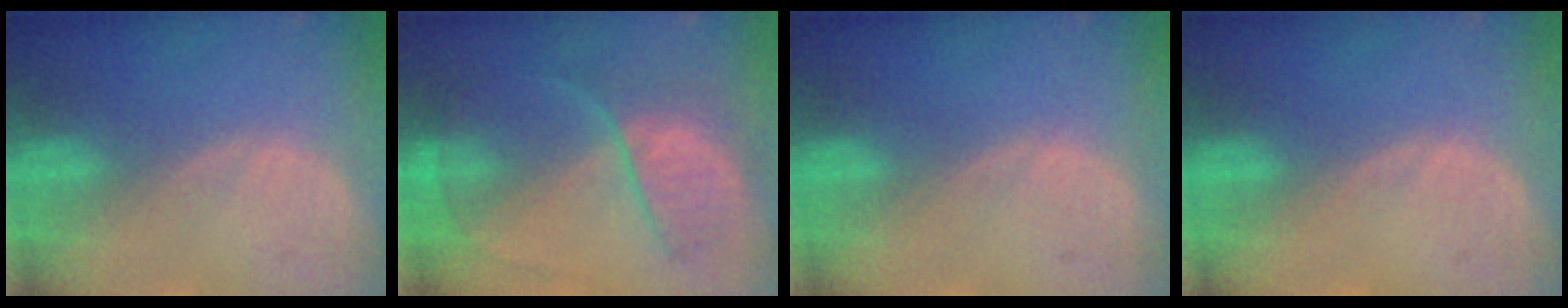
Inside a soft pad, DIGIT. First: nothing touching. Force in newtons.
{"total": 6.9, "press": 6.6, "slide": 1.7}
{"total": 0.0}
{"total": 0.0}